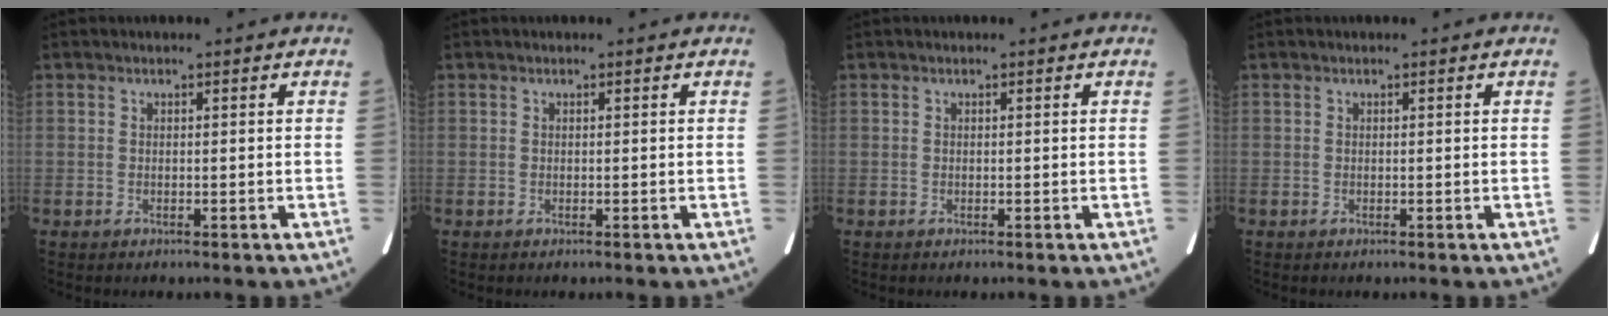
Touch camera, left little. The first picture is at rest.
{"total": 0.0}
{"total": 0.0}
{"total": 0.0}